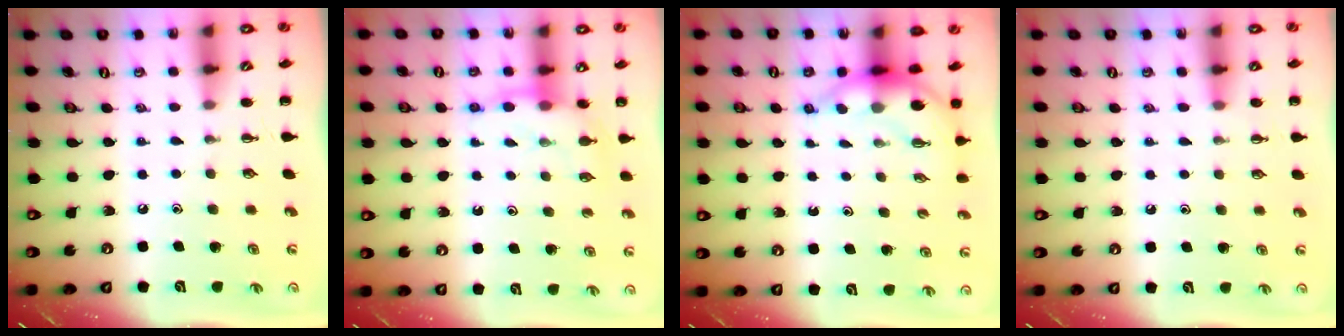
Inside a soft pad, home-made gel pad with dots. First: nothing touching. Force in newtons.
{"total": 8.3, "press": 8.2, "slide": 1.6}
{"total": 5.3, "press": 5.2, "slide": 0.8}
{"total": 5.8, "press": 5.5, "slide": 1.7}